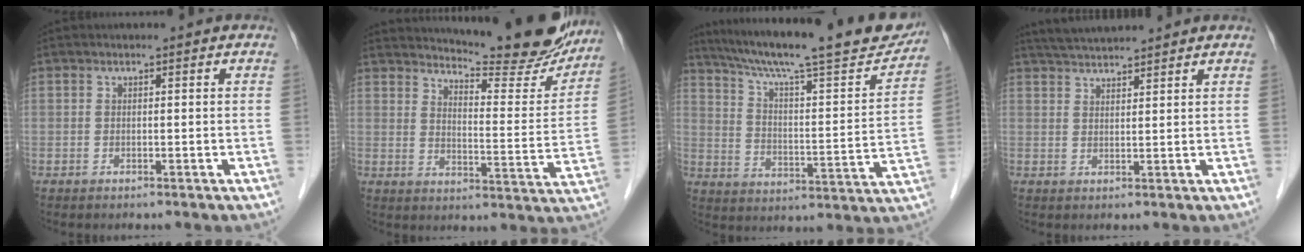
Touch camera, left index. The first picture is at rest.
{"total": 20.6, "force": [18.7, 2.7, 8.1], "torque": [-0.112, -0.058, 0.235]}
{"total": 24.8, "force": [21.2, 2.8, 12.5], "torque": [-0.203, -0.015, 0.295]}
{"total": 6.4, "force": [6.0, 0.1, 2.1], "torque": [-0.041, 0.032, 0.103]}